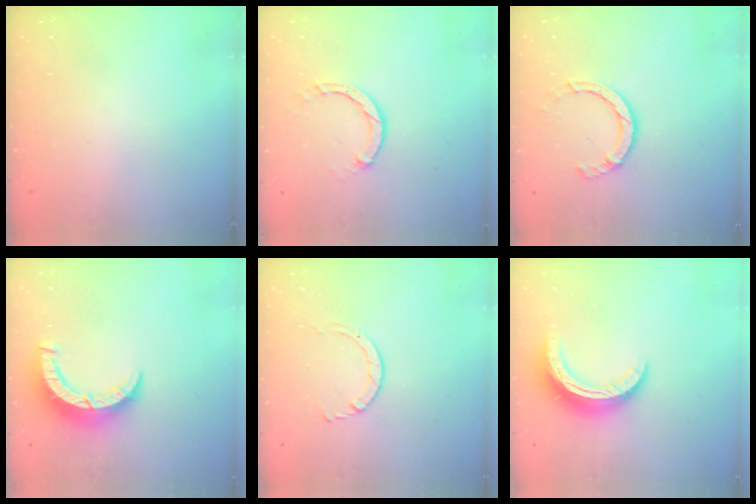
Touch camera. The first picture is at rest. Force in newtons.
{"total": 3.5, "press": 3.5, "slide": 0.3}
{"total": 6.2, "press": 6.2, "slide": 0.9}
{"total": 8.3, "press": 8.3, "slide": 0.6}
{"total": 2.9, "press": 2.9, "slide": 0.2}
{"total": 12.2, "press": 12.1, "slide": 0.9}